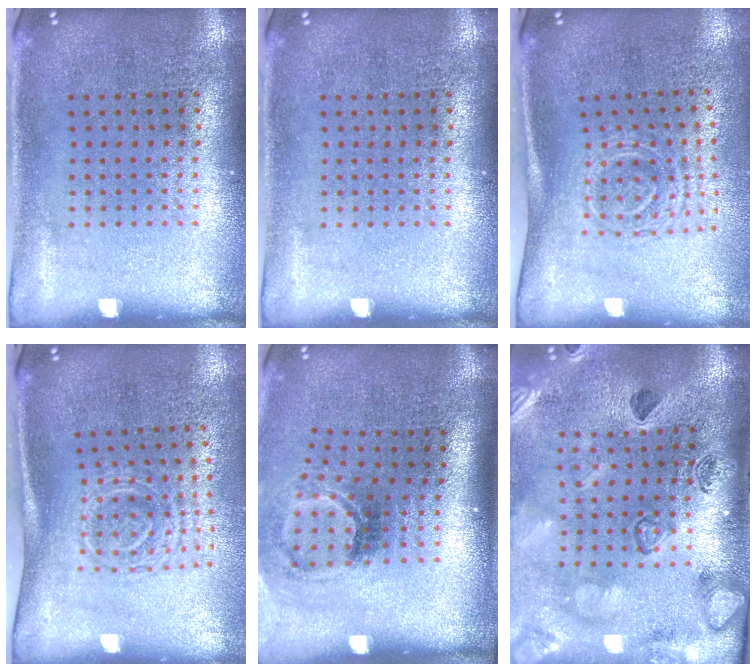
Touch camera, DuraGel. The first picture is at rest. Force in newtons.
{"total": 0.0}
{"total": 1.7, "press": 1.3, "slide": 1.2}
{"total": 1.7, "press": 1.3, "slide": 1.2}
{"total": 2.1, "press": 1.3, "slide": 1.6}
{"total": 2.5, "press": 2.4, "slide": 0.8}